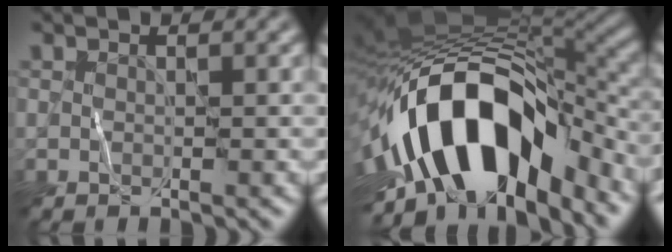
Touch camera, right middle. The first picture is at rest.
{"total": 15.1, "force": [-5.0, 8.0, 11.8], "torque": [-0.197, 0.010, -0.090]}